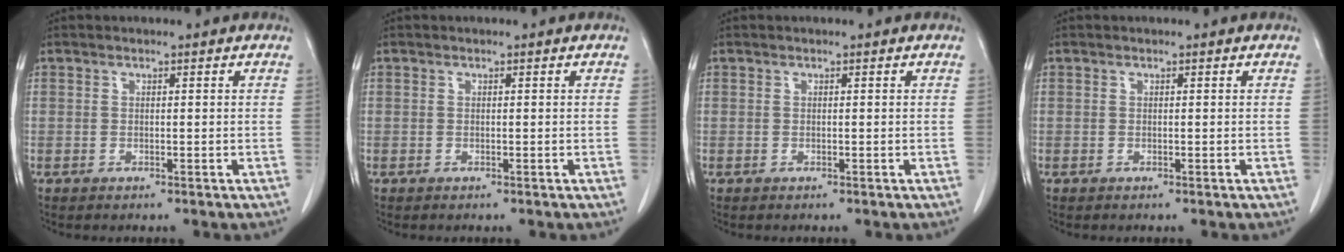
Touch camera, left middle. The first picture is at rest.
{"total": 0.0}
{"total": 0.0}
{"total": 0.0}